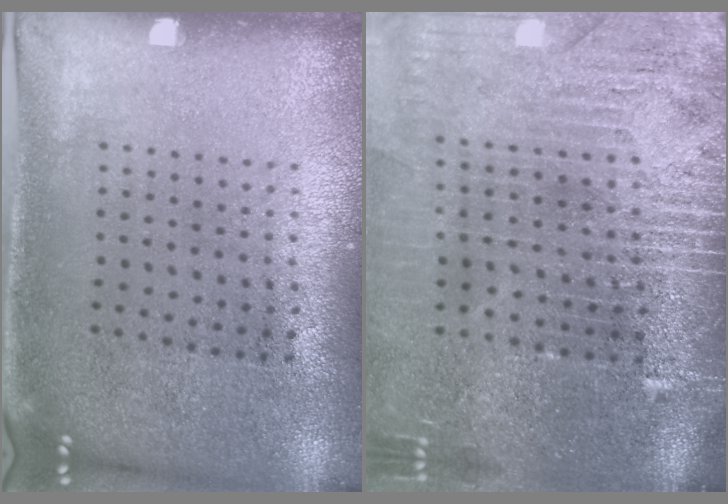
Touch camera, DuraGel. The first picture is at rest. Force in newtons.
{"total": 4.4, "press": 3.8, "slide": 2.2}